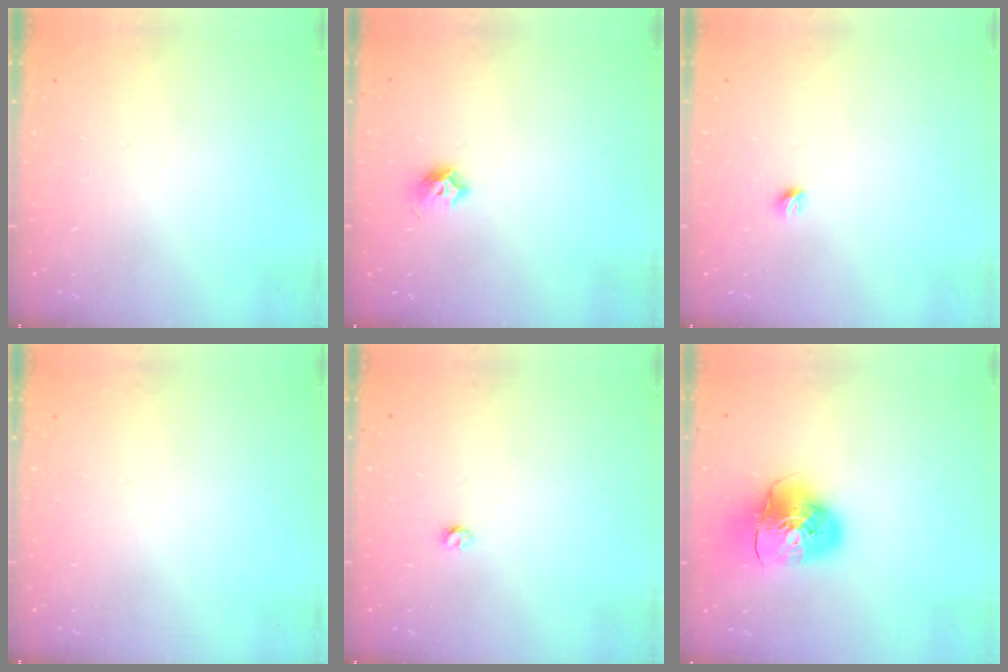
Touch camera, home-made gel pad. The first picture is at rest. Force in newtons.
{"total": 6.8, "press": 6.8, "slide": 1.0}
{"total": 3.2, "press": 3.1, "slide": 0.5}
{"total": 0.0}
{"total": 2.9, "press": 2.8, "slide": 0.5}
{"total": 10.6, "press": 10.5, "slide": 1.2}